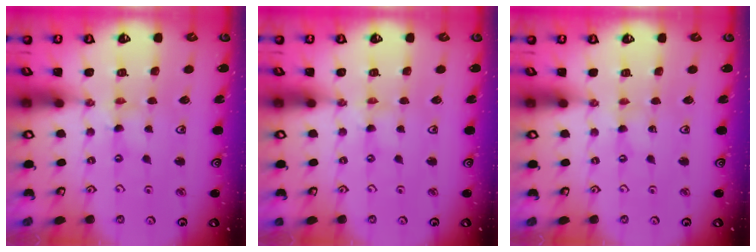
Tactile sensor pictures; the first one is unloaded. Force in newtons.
{"total": 0.0}
{"total": 0.0}